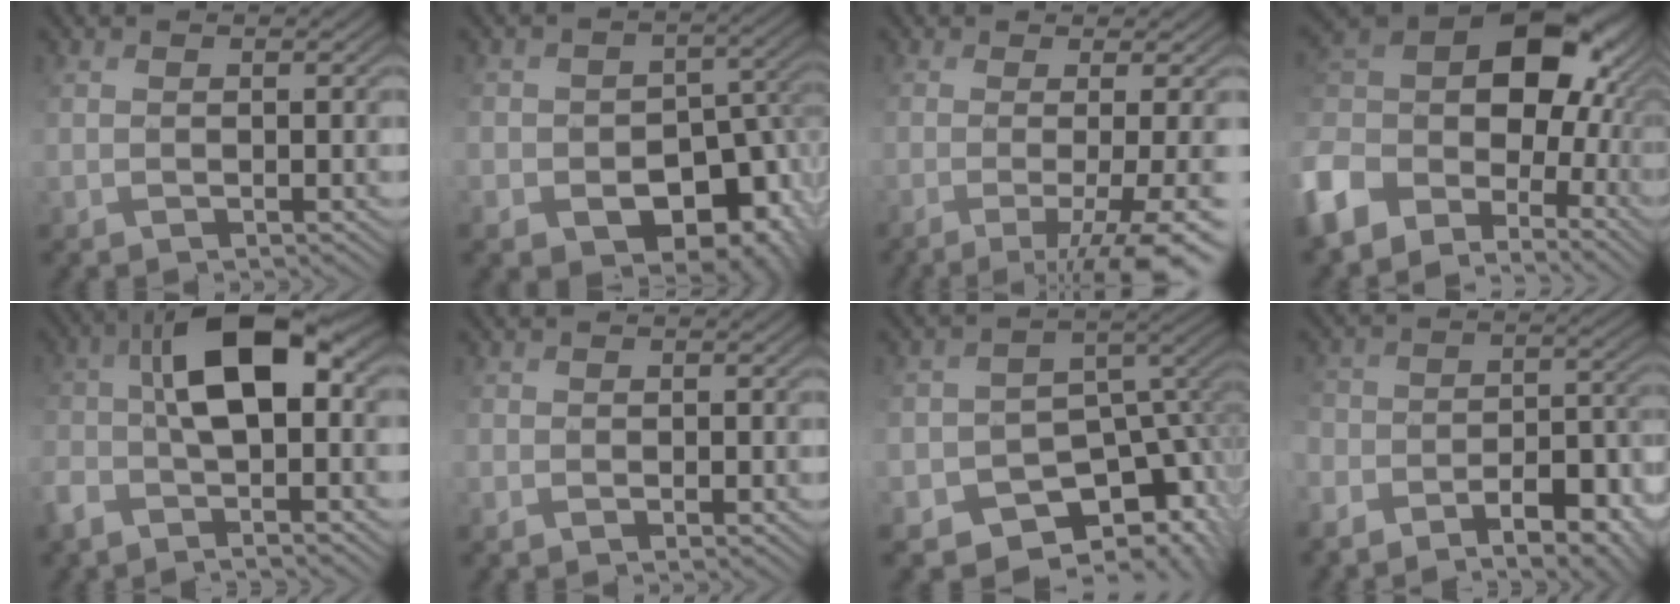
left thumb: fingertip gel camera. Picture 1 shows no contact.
{"total": 14.5, "force": [-6.6, 10.7, 7.3], "torque": [-0.103, -0.044, -0.091]}
{"total": 10.5, "force": [-3.3, 2.5, 9.6], "torque": [-0.121, -0.011, -0.042]}
{"total": 15.1, "force": [-3.5, 10.9, 9.8], "torque": [-0.239, -0.012, -0.083]}
{"total": 11.6, "force": [-1.4, 4.5, 10.5], "torque": [-0.203, 0.000, -0.037]}
{"total": 1.8, "force": [-0.8, 1.2, 1.1], "torque": [-0.021, -0.009, -0.013]}
{"total": 12.0, "force": [-7.8, 7.6, 5.1], "torque": [-0.091, -0.006, -0.101]}
{"total": 12.3, "force": [-9.0, 5.0, 6.6], "torque": [-0.116, -0.005, -0.136]}